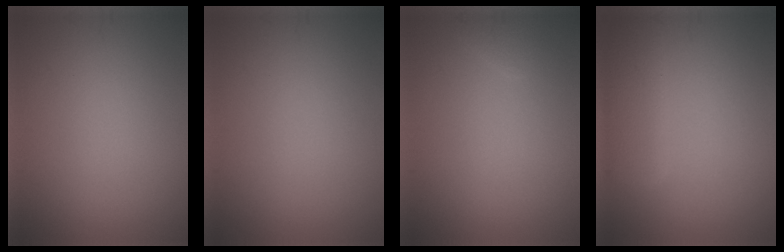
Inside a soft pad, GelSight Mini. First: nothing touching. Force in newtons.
{"total": 0.0}
{"total": 0.9, "press": 0.9, "slide": 0.1}
{"total": 3.7, "press": 3.7, "slide": 0.4}